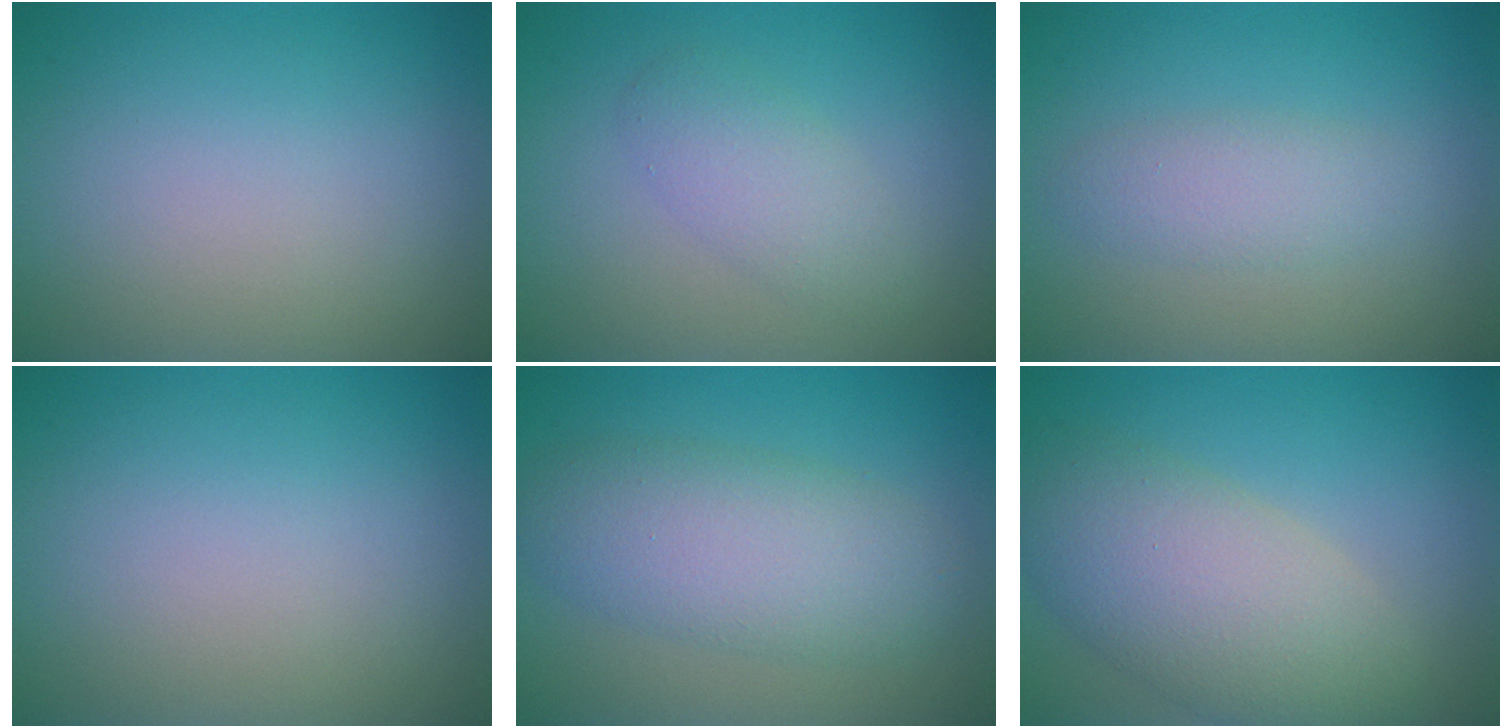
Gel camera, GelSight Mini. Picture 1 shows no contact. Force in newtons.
{"total": 2.6, "press": 2.6, "slide": 0.2}
{"total": 2.3, "press": 2.3, "slide": 0.0}
{"total": 0.0}
{"total": 5.9, "press": 5.9, "slide": 0.2}
{"total": 7.1, "press": 7.1, "slide": 0.4}